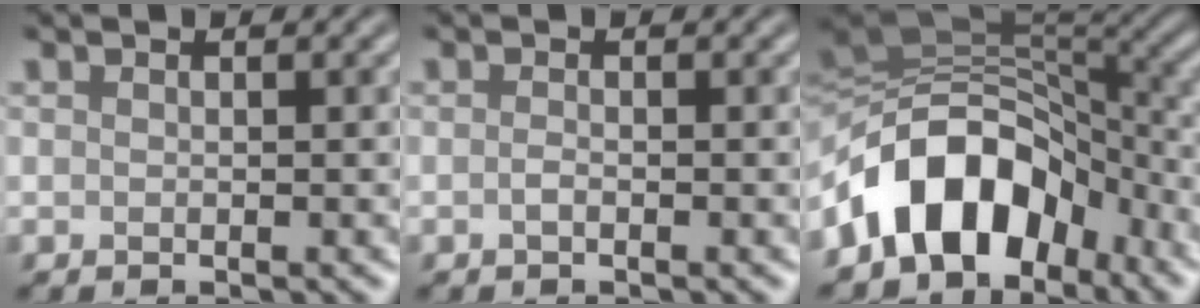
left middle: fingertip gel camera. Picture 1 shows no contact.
{"total": 0.6, "force": [-0.3, 0.2, 0.5], "torque": [-0.012, 0.000, -0.007]}
{"total": 11.2, "force": [-5.5, 7.2, 6.6], "torque": [-0.100, 0.024, -0.116]}